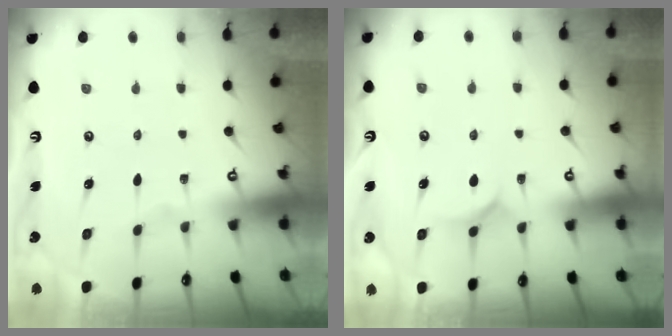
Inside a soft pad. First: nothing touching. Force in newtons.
{"total": 3.7, "press": 3.6, "slide": 0.4}